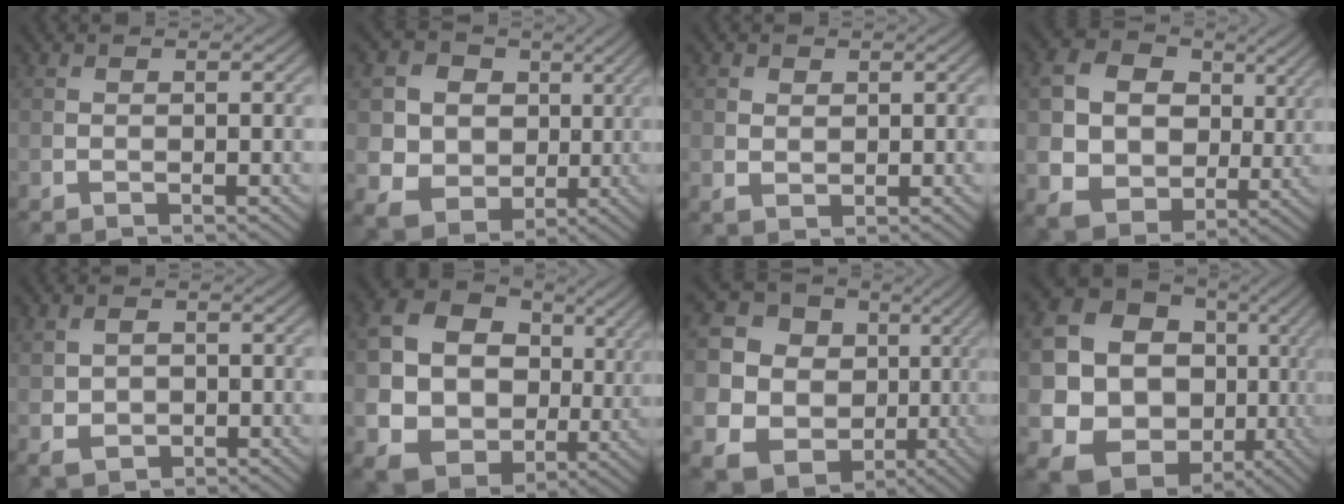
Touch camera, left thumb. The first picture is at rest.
{"total": 11.3, "force": [2.2, 10.2, 4.4], "torque": [-0.158, 0.012, 0.037]}
{"total": 1.7, "force": [0.7, 1.4, 0.7], "torque": [-0.015, -0.004, 0.015]}
{"total": 13.4, "force": [2.6, 10.9, 7.3], "torque": [-0.209, -0.001, 0.060]}
{"total": 3.0, "force": [-0.1, 2.3, 1.8], "torque": [-0.040, -0.004, 0.001]}
{"total": 16.1, "force": [2.0, 13.4, 8.7], "torque": [-0.237, -0.006, 0.055]}
{"total": 17.1, "force": [0.5, 15.7, 6.6], "torque": [-0.192, 0.005, 0.014]}
{"total": 20.0, "force": [-0.9, 17.7, 9.2], "torque": [-0.218, -0.031, -0.006]}